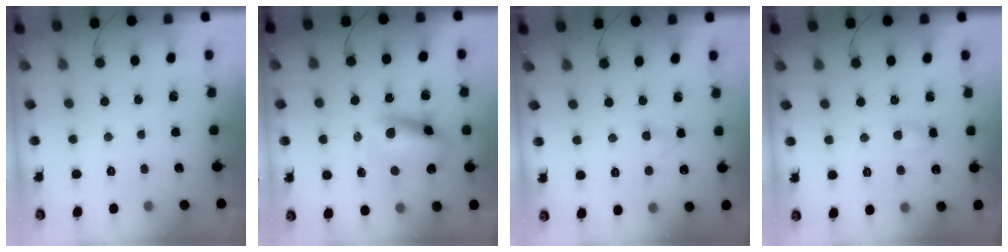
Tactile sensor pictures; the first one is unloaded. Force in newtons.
{"total": 10.5, "press": 10.2, "slide": 2.7}
{"total": 2.1, "press": 1.9, "slide": 0.9}
{"total": 3.9, "press": 3.7, "slide": 1.2}